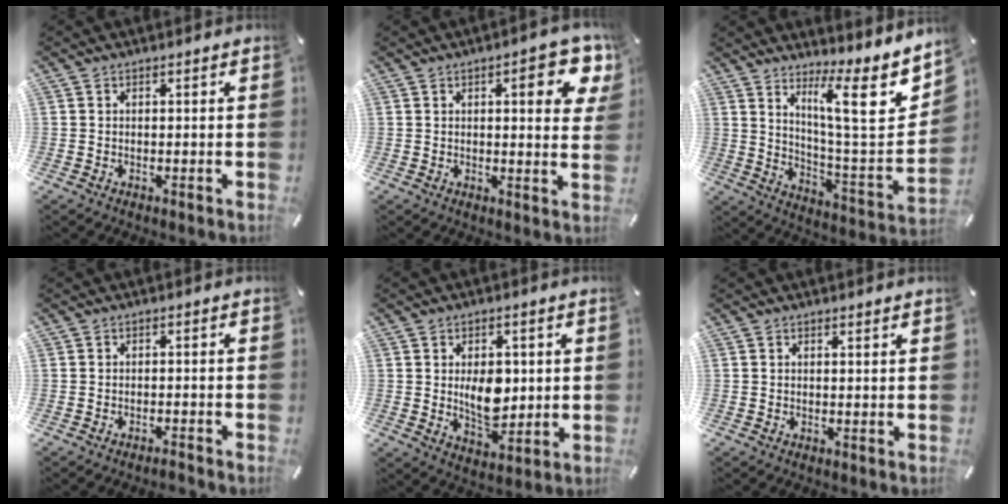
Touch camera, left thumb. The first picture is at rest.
{"total": 9.9, "force": [4.0, 3.1, 8.5], "torque": [-0.101, -0.020, 0.058]}
{"total": 16.3, "force": [9.4, 4.1, 12.7], "torque": [-0.188, -0.073, 0.142]}
{"total": 1.6, "force": [-1.5, 0.3, 0.4], "torque": [-0.009, 0.006, -0.031]}
{"total": 8.8, "force": [1.0, 5.9, 6.4], "torque": [-0.098, -0.007, 0.013]}
{"total": 0.6, "force": [0.6, 0.0, 0.3], "torque": [-0.005, -0.003, 0.010]}